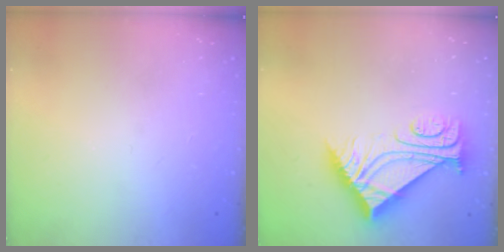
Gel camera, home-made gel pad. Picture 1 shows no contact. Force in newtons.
{"total": 10.5, "press": 10.5, "slide": 0.5}